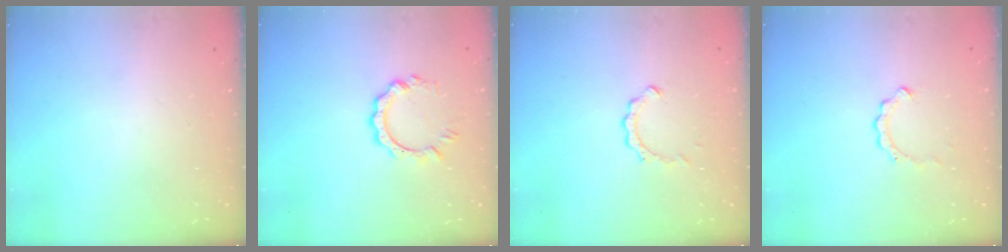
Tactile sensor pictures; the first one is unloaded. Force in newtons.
{"total": 5.3, "press": 5.2, "slide": 0.4}
{"total": 2.1, "press": 2.1, "slide": 0.2}
{"total": 2.6, "press": 2.6, "slide": 0.3}